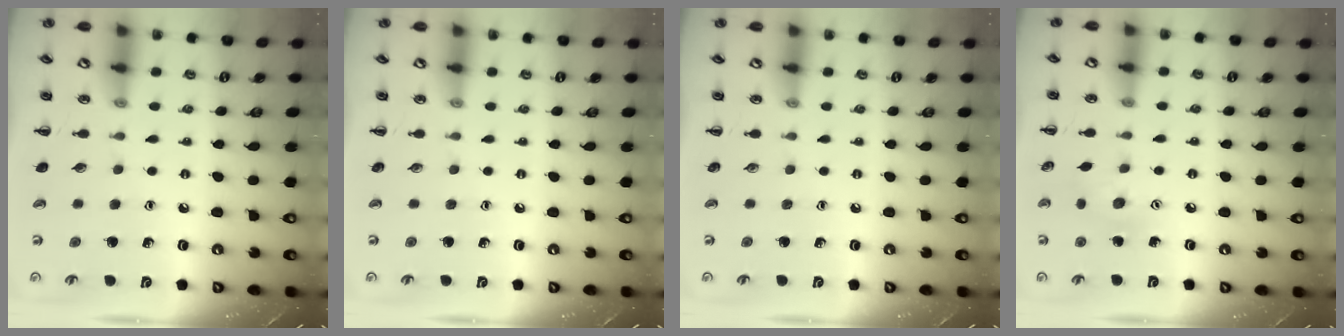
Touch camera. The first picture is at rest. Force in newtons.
{"total": 0.0}
{"total": 0.0}
{"total": 6.1, "press": 6.0, "slide": 1.2}